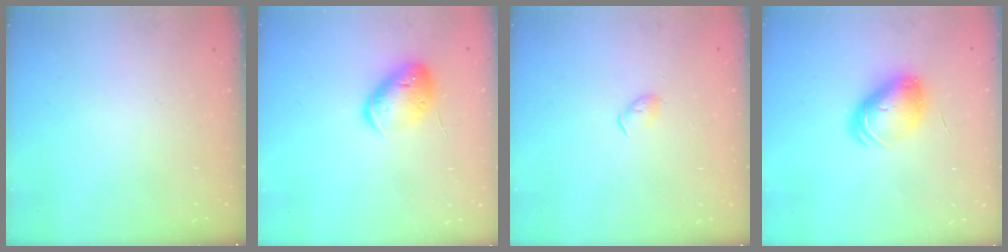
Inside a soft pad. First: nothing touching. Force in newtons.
{"total": 14.4, "press": 14.2, "slide": 2.0}
{"total": 3.0, "press": 2.9, "slide": 0.6}
{"total": 9.8, "press": 9.8, "slide": 0.5}